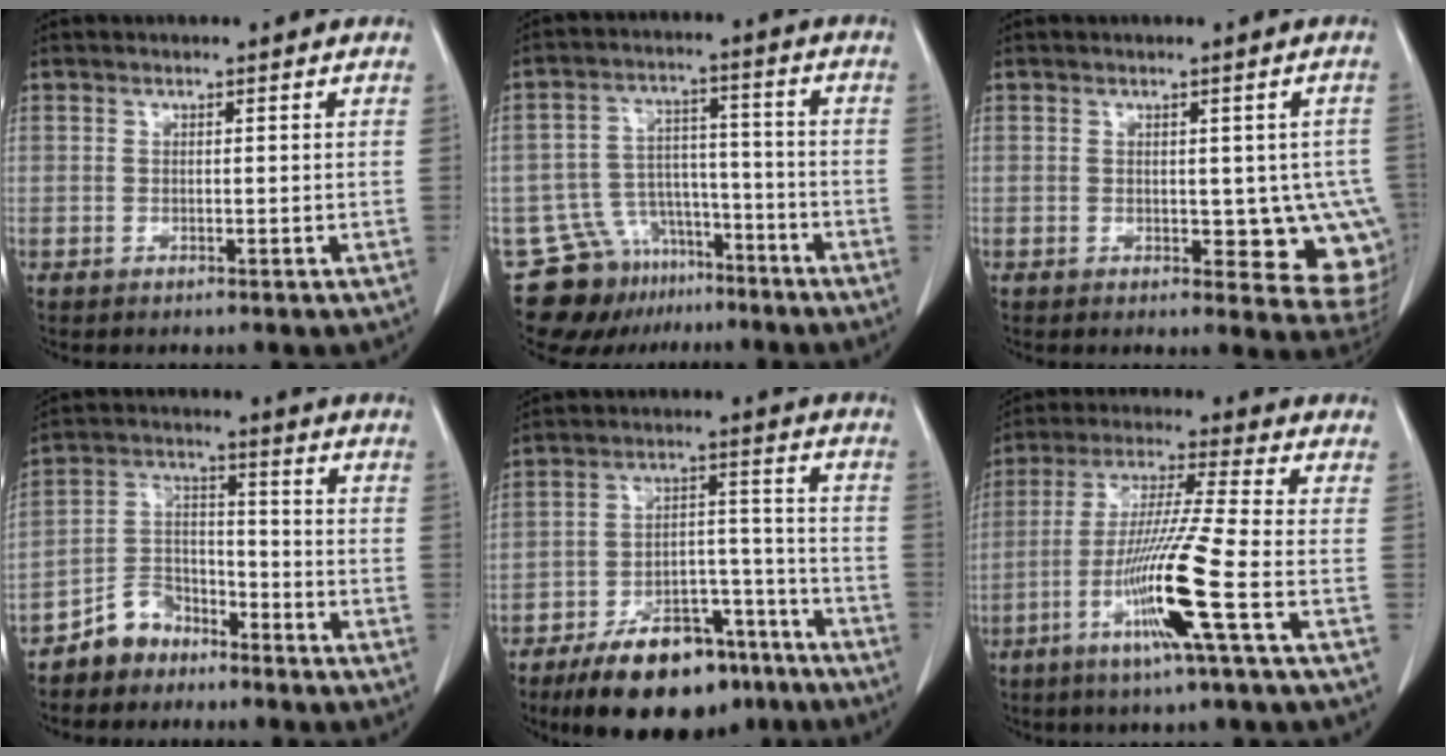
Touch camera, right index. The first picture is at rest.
{"total": 11.1, "force": [-8.6, 6.8, 1.9], "torque": [-0.030, 0.050, -0.133]}
{"total": 9.0, "force": [-0.8, 4.5, 7.8], "torque": [-0.064, -0.004, 0.000]}
{"total": 7.1, "force": [-5.6, 4.2, 1.2], "torque": [-0.021, 0.016, -0.106]}
{"total": 16.9, "force": [-12.4, 7.2, 8.9], "torque": [-0.123, 0.041, -0.193]}
{"total": 12.8, "force": [-4.7, -1.7, 11.8], "torque": [-0.230, -0.020, -0.093]}